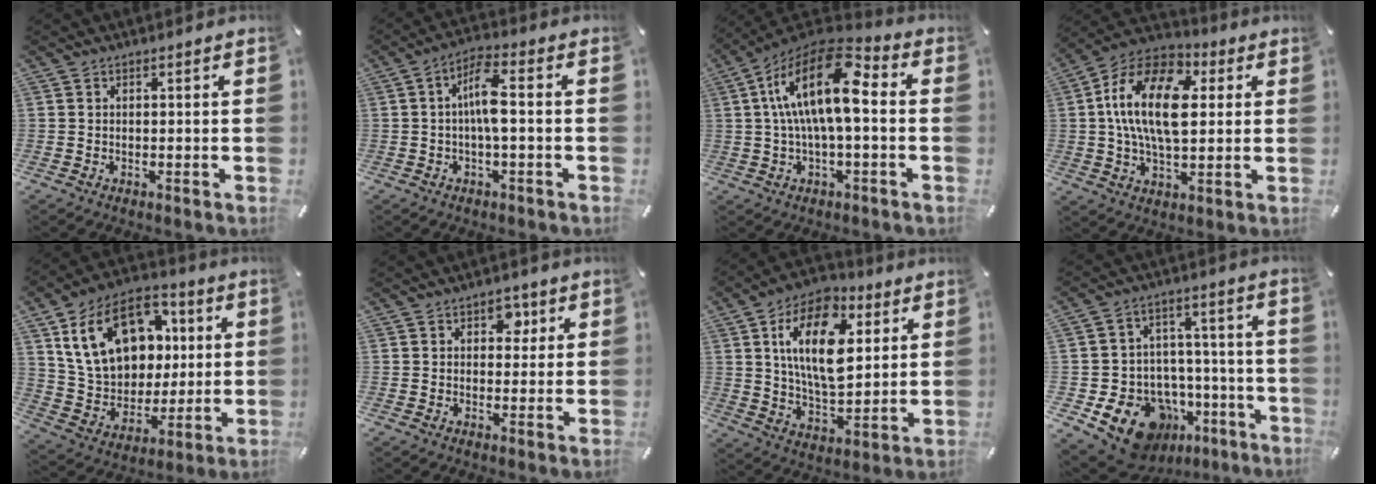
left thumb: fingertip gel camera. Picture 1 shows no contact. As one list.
[{"total": 7.8, "force": [-0.3, 2.0, 7.5], "torque": [-0.143, 0.009, -0.008]}, {"total": 17.7, "force": [2.5, 7.4, 15.9], "torque": [-0.305, -0.012, 0.037]}, {"total": 18.4, "force": [2.8, 10.9, 14.6], "torque": [-0.298, 0.008, 0.045]}, {"total": 20.0, "force": [6.5, 15.1, 11.4], "torque": [-0.214, -0.010, 0.125]}, {"total": 4.1, "force": [1.6, 3.1, 2.2], "torque": [-0.010, -0.007, 0.018]}, {"total": 18.0, "force": [6.2, 10.2, 13.4], "torque": [-0.251, -0.009, 0.102]}, {"total": 16.4, "force": [-8.6, 11.9, 7.4], "torque": [-0.110, 0.048, -0.126]}]